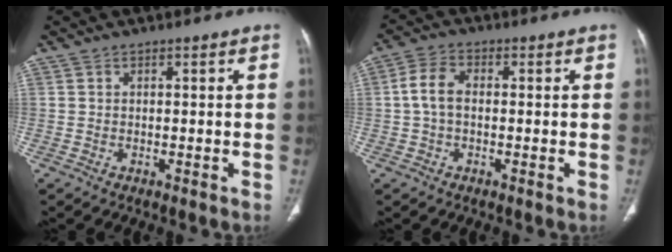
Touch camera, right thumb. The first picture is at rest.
{"total": 5.3, "force": [-0.1, 3.3, 4.1], "torque": [-0.083, 0.016, -0.008]}